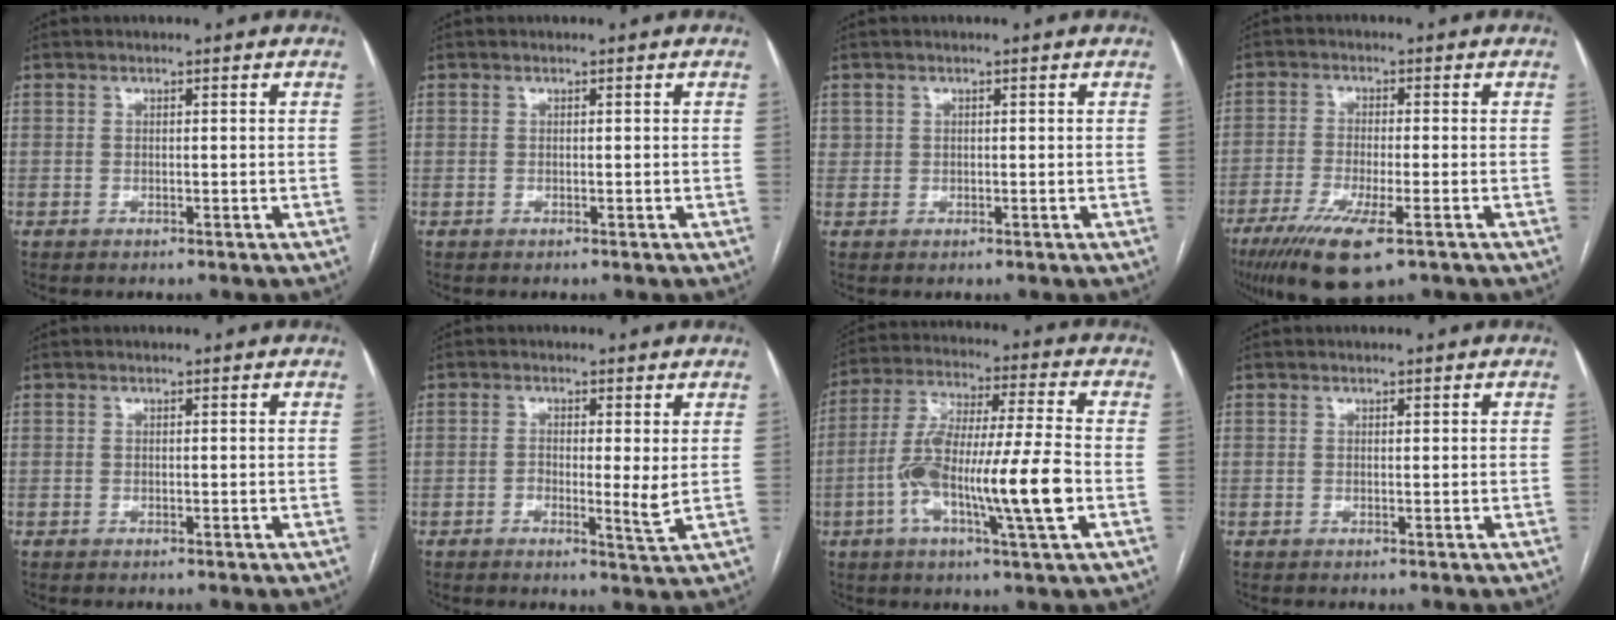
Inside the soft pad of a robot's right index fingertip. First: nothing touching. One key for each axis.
{"total": 0.0}
{"total": 1.1, "fx": 0.5, "fy": 1.0, "fz": 0.1, "tx": 0.011, "ty": 0.003, "tz": 0.004}
{"total": 10.4, "fx": -6.1, "fy": 1.8, "fz": 8.2, "tx": -0.150, "ty": -0.027, "tz": -0.101}
{"total": 0.0}
{"total": 3.7, "fx": -0.1, "fy": 0.5, "fz": 3.7, "tx": -0.057, "ty": -0.007, "tz": -0.004}
{"total": 16.1, "fx": -4.1, "fy": 0.8, "fz": 15.5, "tx": -0.296, "ty": 0.000, "tz": -0.076}
{"total": 0.0}